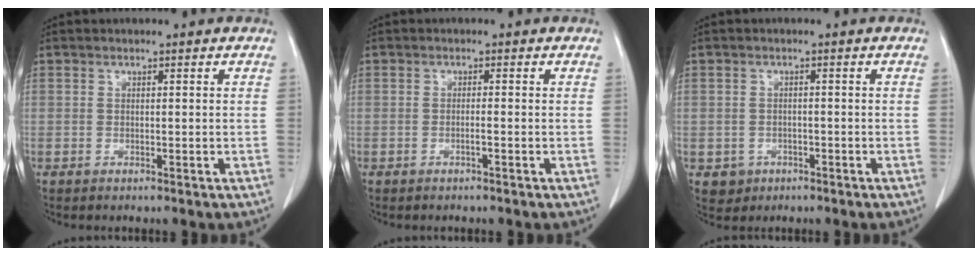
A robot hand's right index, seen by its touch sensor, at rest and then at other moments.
{"total": 0.8, "force": [-0.4, -0.1, 0.7], "torque": [-0.010, 0.002, -0.007]}
{"total": 2.9, "force": [-1.2, 2.6, 0.3], "torque": [0.000, 0.009, -0.012]}